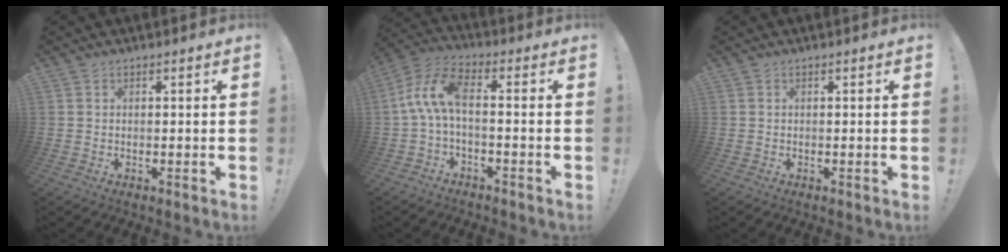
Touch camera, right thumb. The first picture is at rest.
{"total": 9.6, "force": [-0.3, 3.8, 8.8], "torque": [-0.187, 0.005, -0.006]}
{"total": 0.0}